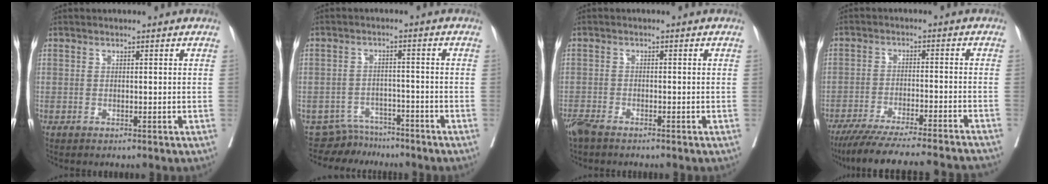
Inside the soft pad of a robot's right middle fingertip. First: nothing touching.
{"total": 5.7, "force": [-5.3, 1.8, -1.0], "torque": [0.014, 0.015, -0.084]}
{"total": 4.0, "force": [-3.3, 0.6, 2.2], "torque": [-0.043, -0.011, -0.060]}
{"total": 21.4, "force": [-19.6, -0.4, 8.7], "torque": [-0.110, -0.049, -0.273]}